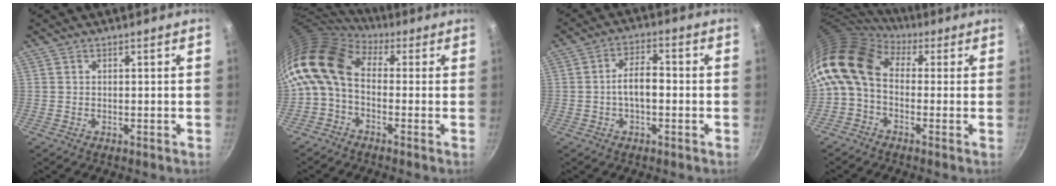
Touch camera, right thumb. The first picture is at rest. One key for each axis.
{"total": 12.1, "fx": 0.4, "fy": 8.0, "fz": 9.1, "tx": -0.174, "ty": 0.024, "tz": -0.014}
{"total": 6.0, "fx": -0.8, "fy": 3.0, "fz": 5.1, "tx": -0.078, "ty": 0.027, "tz": -0.019}
{"total": 13.0, "fx": 1.2, "fy": 9.1, "fz": 9.3, "tx": -0.177, "ty": 0.025, "tz": -0.002}